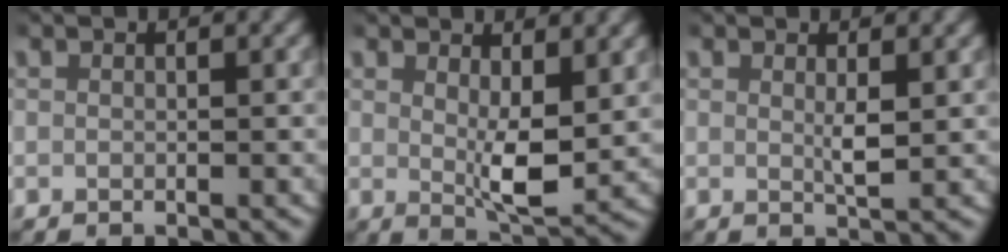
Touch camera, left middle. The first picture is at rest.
{"total": 4.1, "force": [1.7, 1.2, 3.5], "torque": [-0.059, -0.021, 0.033]}
{"total": 1.5, "force": [0.7, 0.1, 1.4], "torque": [-0.024, -0.010, 0.014]}